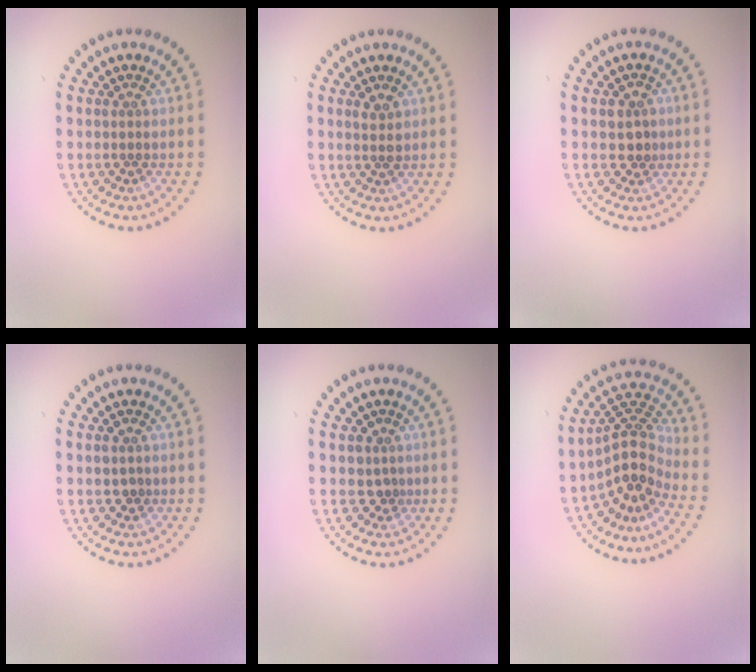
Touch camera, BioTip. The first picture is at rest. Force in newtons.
{"total": 1.3, "press": 1.2, "slide": 0.3}
{"total": 2.1, "press": 2.0, "slide": 0.7}
{"total": 1.1, "press": 1.1, "slide": 0.3}
{"total": 1.3, "press": 1.0, "slide": 0.8}
{"total": 4.3, "press": 3.0, "slide": 3.1}